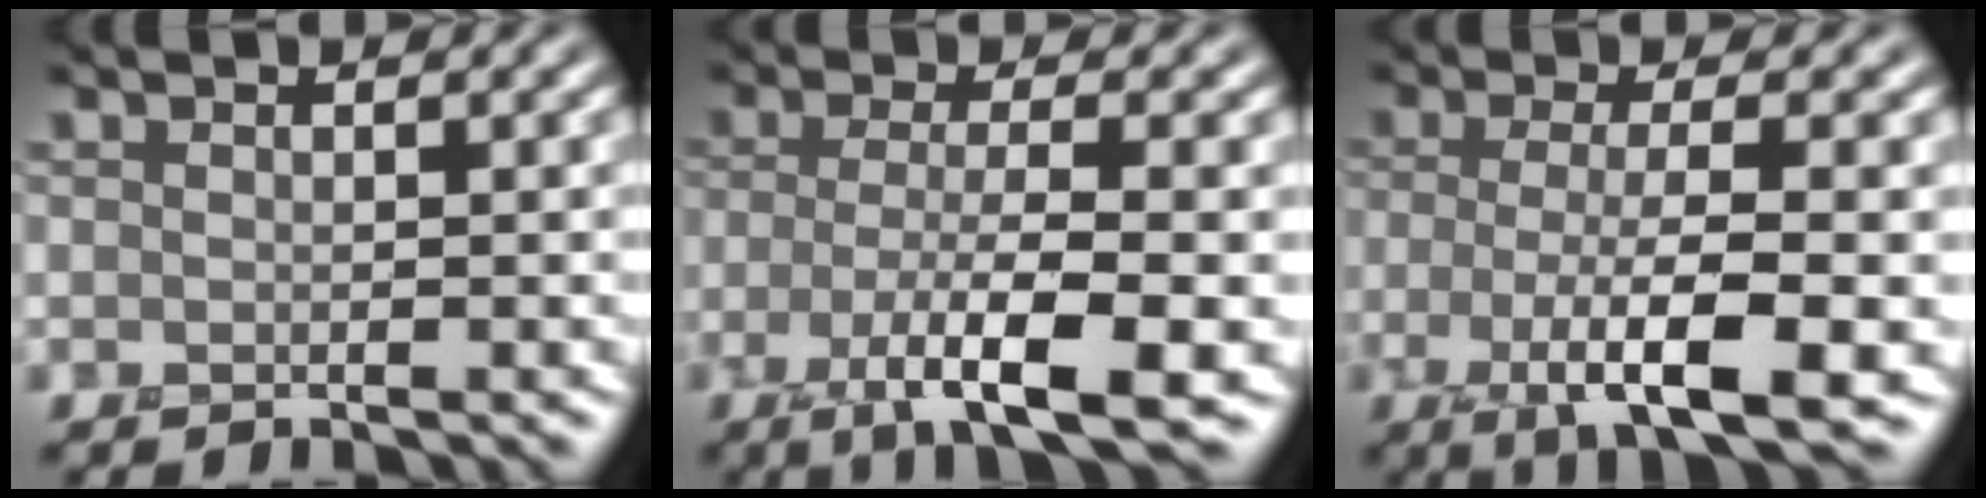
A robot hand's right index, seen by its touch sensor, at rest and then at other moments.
{"total": 6.0, "force": [-2.4, 1.2, 5.4], "torque": [-0.091, -0.002, -0.047]}
{"total": 6.3, "force": [-2.0, 1.5, 5.8], "torque": [-0.100, -0.002, -0.039]}